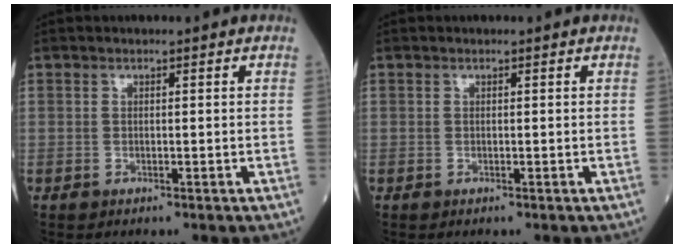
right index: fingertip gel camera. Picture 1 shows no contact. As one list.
[{"total": 0.0}]